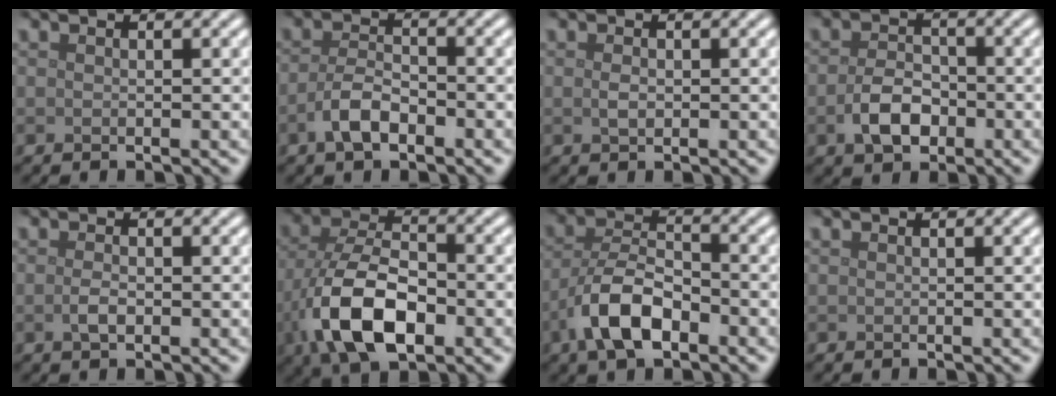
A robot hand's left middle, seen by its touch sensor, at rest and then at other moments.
{"total": 3.2, "force": [-1.6, 1.5, 2.3], "torque": [-0.049, 0.003, -0.036]}
{"total": 1.0, "force": [0.0, 0.6, 0.8], "torque": [-0.018, -0.002, 0.000]}
{"total": 3.6, "force": [-1.2, 2.4, 2.5], "torque": [-0.049, -0.001, -0.025]}
{"total": 1.3, "force": [-0.3, 0.6, 1.1], "torque": [-0.025, -0.001, -0.008]}
{"total": 9.7, "force": [-3.5, 5.1, 7.4], "torque": [-0.165, -0.006, -0.072]}
{"total": 6.2, "force": [-3.1, 3.0, 4.4], "torque": [-0.082, 0.005, -0.065]}
{"total": 0.0}